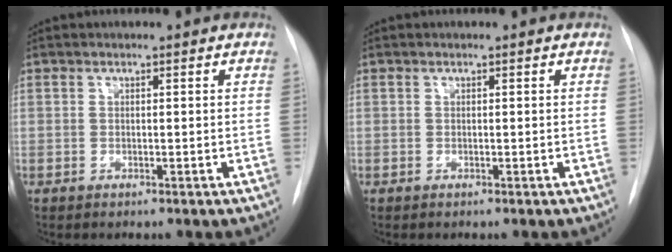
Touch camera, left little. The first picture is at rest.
{"total": 0.0}